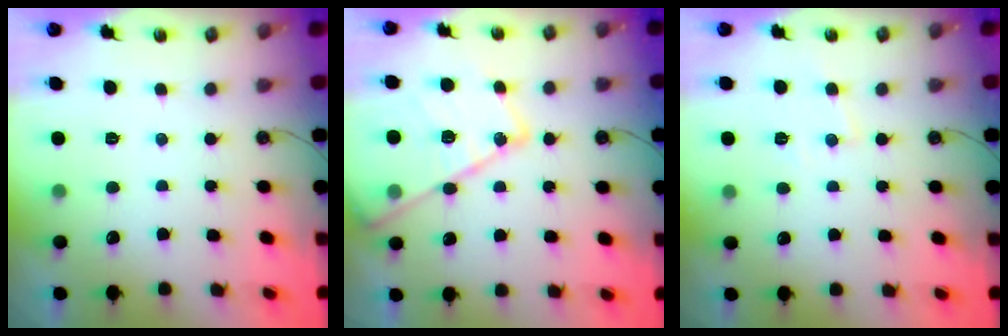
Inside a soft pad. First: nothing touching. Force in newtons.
{"total": 19.6, "press": 19.5, "slide": 1.9}
{"total": 5.5, "press": 5.4, "slide": 0.7}